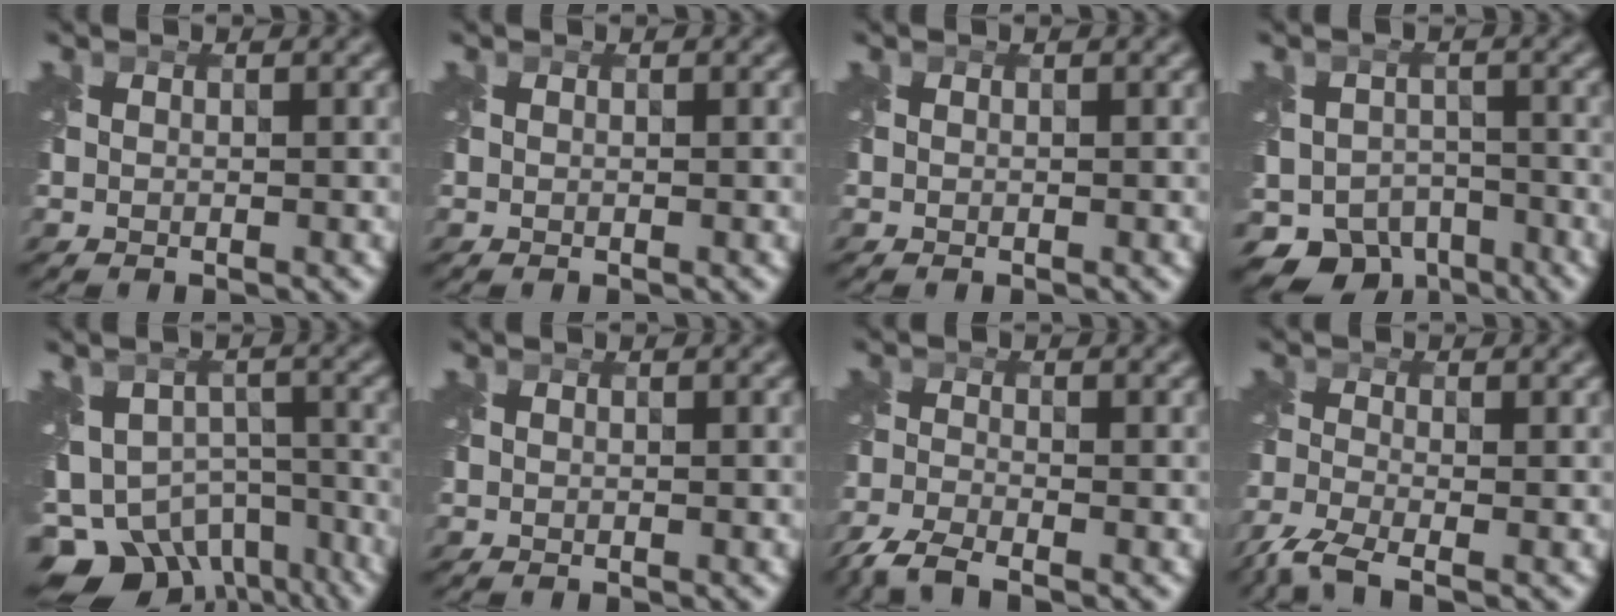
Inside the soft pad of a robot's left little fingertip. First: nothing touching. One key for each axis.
{"total": 0.0}
{"total": 0.0}
{"total": 8.2, "fx": -5.6, "fy": 5.3, "fz": 2.8, "tx": -0.043, "ty": -0.025, "tz": -0.085}
{"total": 10.9, "fx": -7.9, "fy": 6.0, "fz": 4.6, "tx": -0.078, "ty": -0.018, "tz": -0.118}
{"total": 0.0}
{"total": 3.4, "fx": -2.9, "fy": 0.6, "fz": 1.6, "tx": -0.040, "ty": -0.014, "tz": -0.072}
{"total": 4.1, "fx": -3.2, "fy": 0.9, "fz": 2.3, "tx": -0.059, "ty": -0.016, "tz": -0.079}